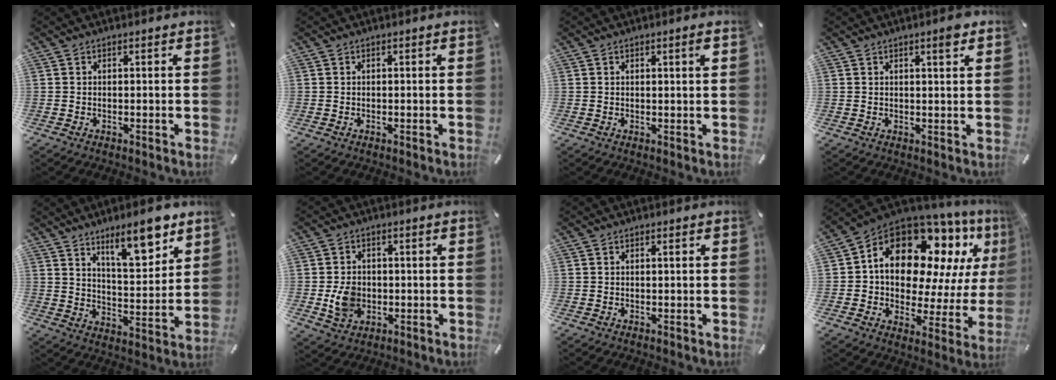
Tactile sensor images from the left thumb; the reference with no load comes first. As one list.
[{"total": 0.0}, {"total": 1.6, "force": [0.7, 0.1, 1.4], "torque": [-0.029, 0.000, 0.011]}, {"total": 2.7, "force": [1.7, 0.3, 2.1], "torque": [-0.027, -0.006, 0.025]}, {"total": 13.1, "force": [9.4, 4.5, 8.0], "torque": [-0.098, -0.061, 0.156]}, {"total": 6.4, "force": [-0.8, 5.4, 3.3], "torque": [-0.054, -0.005, -0.016]}, {"total": 0.7, "force": [0.2, 0.1, 0.7], "torque": [-0.013, 0.001, 0.003]}, {"total": 18.3, "force": [9.3, 11.4, 10.9], "torque": [-0.198, -0.076, 0.155]}]